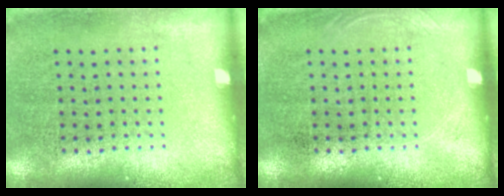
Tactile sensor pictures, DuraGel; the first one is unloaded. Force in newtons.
{"total": 0.7, "press": 0.6, "slide": 0.2}